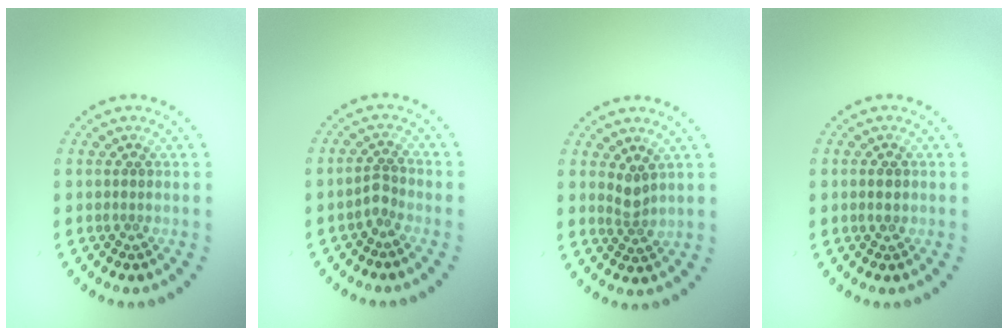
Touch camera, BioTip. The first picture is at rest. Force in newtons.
{"total": 1.4, "press": 1.1, "slide": 0.9}
{"total": 1.7, "press": 1.3, "slide": 1.2}
{"total": 1.5, "press": 1.5, "slide": 0.1}